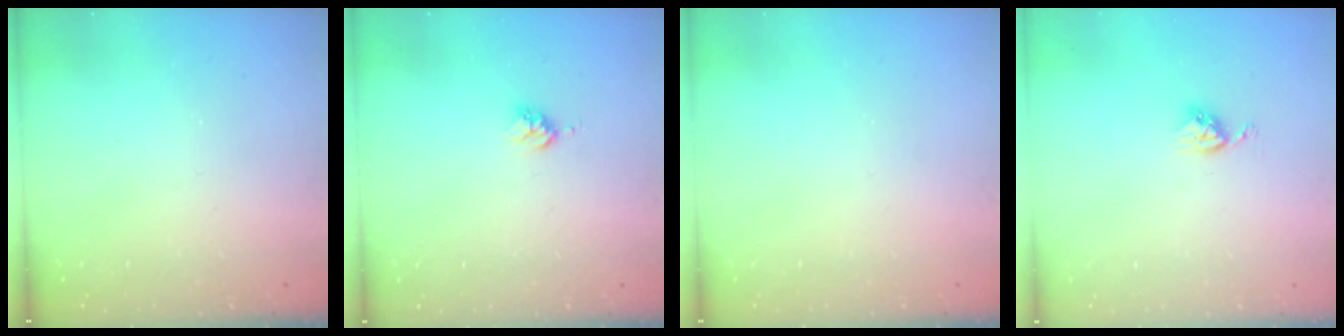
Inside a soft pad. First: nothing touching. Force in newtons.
{"total": 3.6, "press": 3.5, "slide": 0.4}
{"total": 0.0}
{"total": 3.9, "press": 3.9, "slide": 0.4}